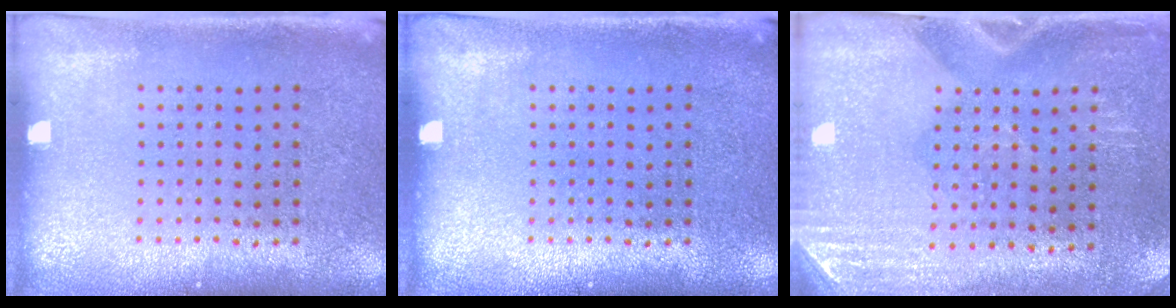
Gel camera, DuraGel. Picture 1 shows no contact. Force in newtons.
{"total": 0.0}
{"total": 3.0, "press": 2.6, "slide": 1.5}